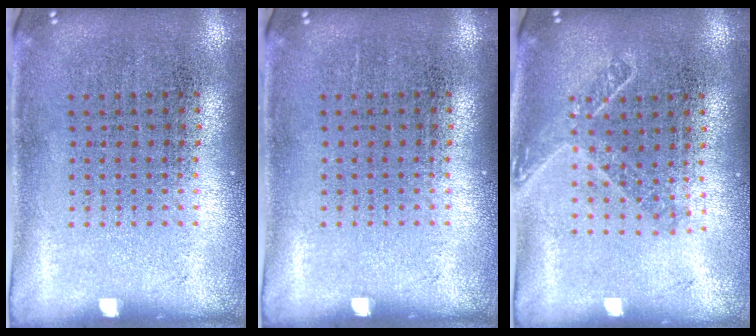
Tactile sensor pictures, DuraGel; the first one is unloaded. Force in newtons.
{"total": 0.0}
{"total": 1.5, "press": 1.2, "slide": 0.9}